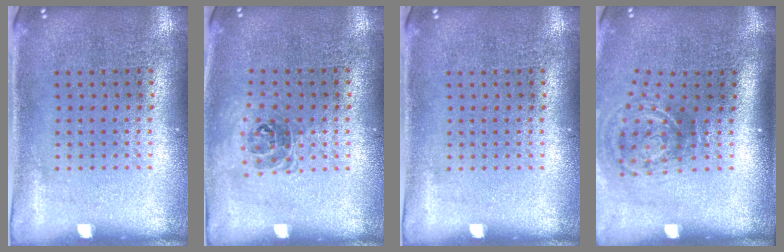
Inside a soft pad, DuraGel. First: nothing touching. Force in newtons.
{"total": 1.1, "press": 0.9, "slide": 0.5}
{"total": 0.0}
{"total": 2.0, "press": 1.2, "slide": 1.6}